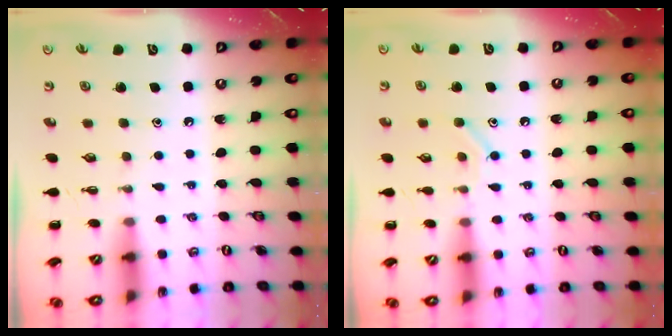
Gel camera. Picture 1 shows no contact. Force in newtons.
{"total": 8.4, "press": 8.2, "slide": 1.5}